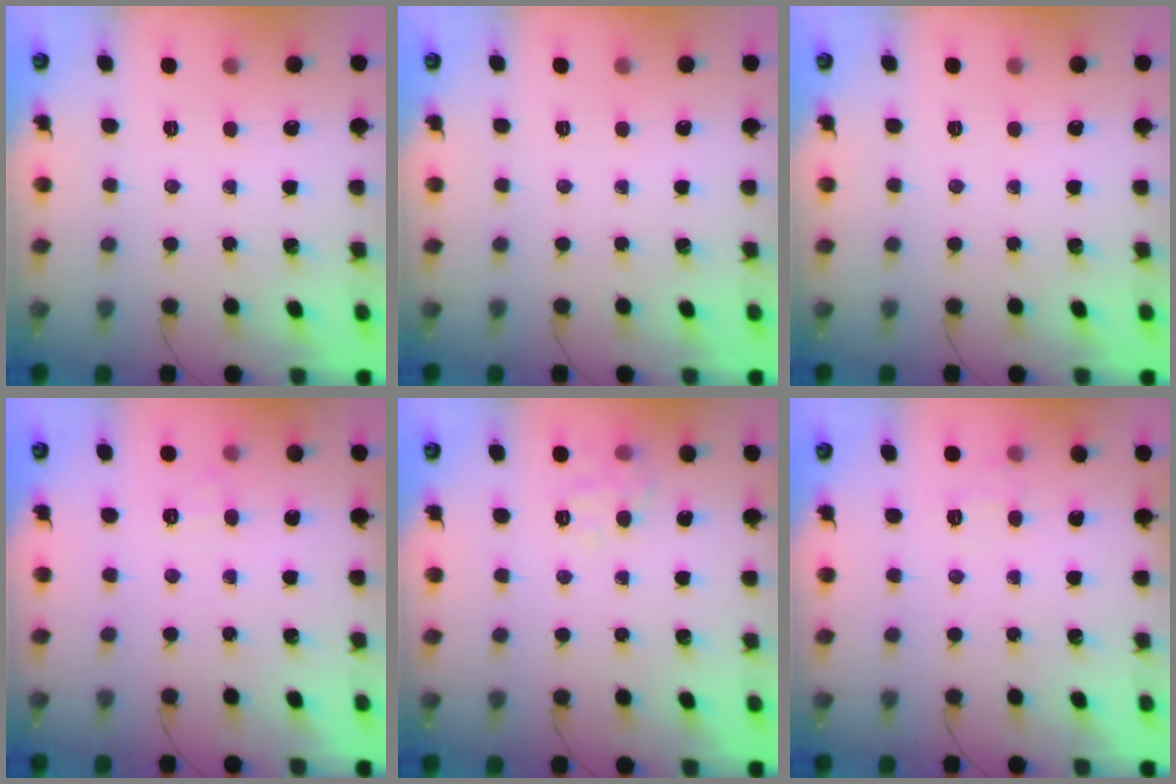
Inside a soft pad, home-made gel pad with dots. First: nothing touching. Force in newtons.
{"total": 0.0}
{"total": 0.0}
{"total": 5.8, "press": 5.6, "slide": 1.6}
{"total": 8.5, "press": 8.4, "slide": 1.2}
{"total": 6.9, "press": 6.7, "slide": 1.6}